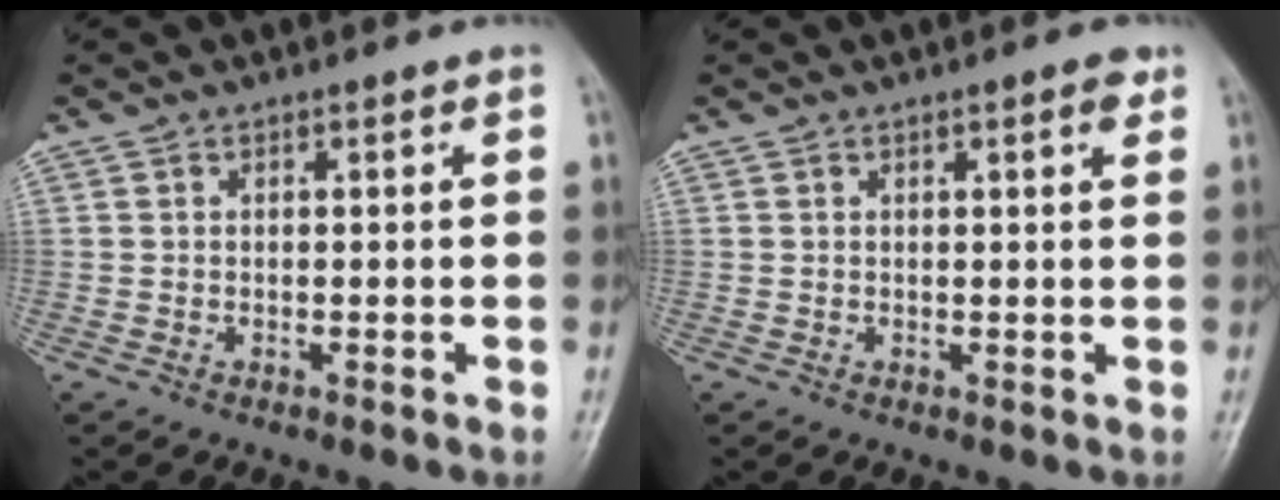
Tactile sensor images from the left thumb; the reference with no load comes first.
{"total": 2.1, "force": [1.1, 0.5, 1.7], "torque": [-0.019, -0.003, 0.013]}